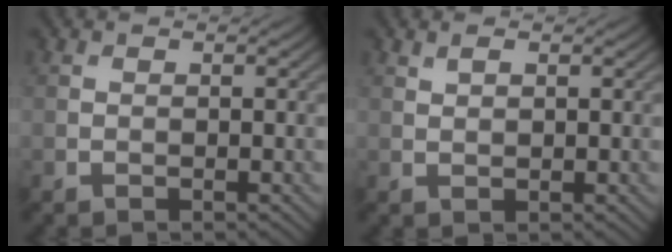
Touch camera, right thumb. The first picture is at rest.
{"total": 1.3, "force": [0.8, 0.5, 0.9], "torque": [-0.024, 0.001, 0.018]}